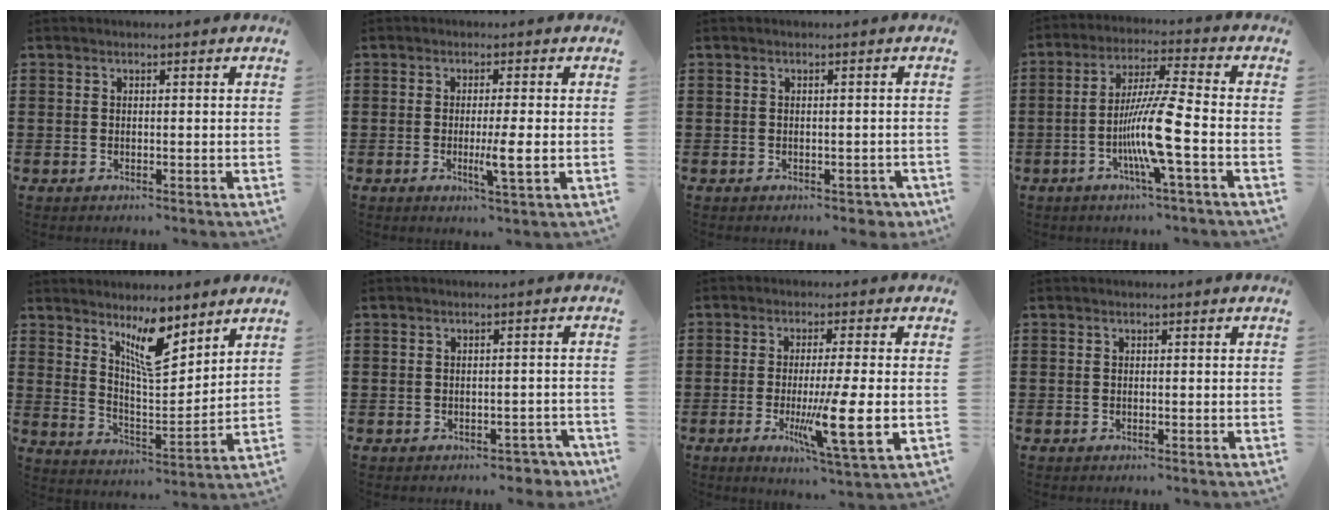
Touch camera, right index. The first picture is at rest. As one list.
[{"total": 4.4, "force": [-0.8, -0.1, 4.3], "torque": [-0.074, -0.011, -0.015]}, {"total": 1.1, "force": [-0.6, 0.7, 0.6], "torque": [-0.012, 0.002, -0.012]}, {"total": 10.0, "force": [-3.4, -0.3, 9.4], "torque": [-0.187, -0.014, -0.070]}, {"total": 8.8, "force": [6.5, 2.3, 5.5], "torque": [-0.100, -0.029, 0.112]}, {"total": 2.1, "force": [-1.8, 0.7, 0.7], "torque": [-0.016, 0.003, -0.038]}, {"total": 10.3, "force": [-2.0, 0.7, 10.1], "torque": [-0.188, -0.023, -0.034]}, {"total": 0.0}]